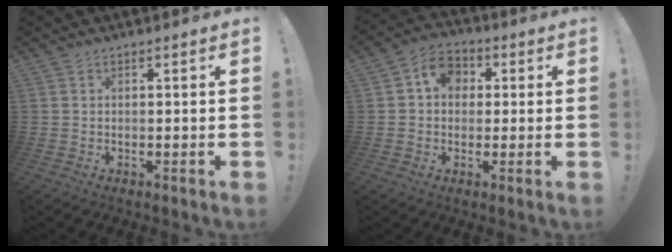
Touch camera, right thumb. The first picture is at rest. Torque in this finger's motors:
{"motor_torque": [-0.16, 0.30, -0.06, 0.17, 0.13]}